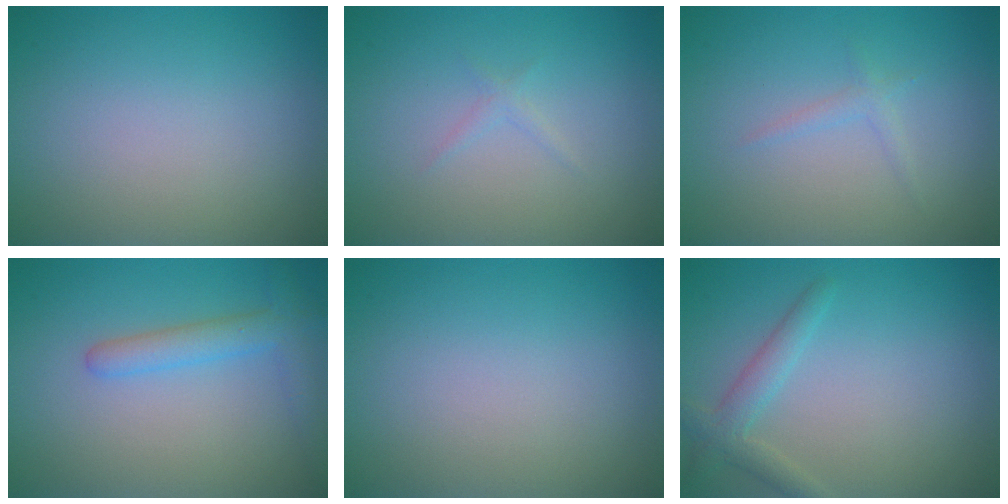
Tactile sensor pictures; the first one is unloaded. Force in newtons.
{"total": 0.7, "press": 0.7, "slide": 0.0}
{"total": 0.9, "press": 0.9, "slide": 0.1}
{"total": 2.9, "press": 2.9, "slide": 0.2}
{"total": 0.0}
{"total": 2.4, "press": 2.3, "slide": 0.1}